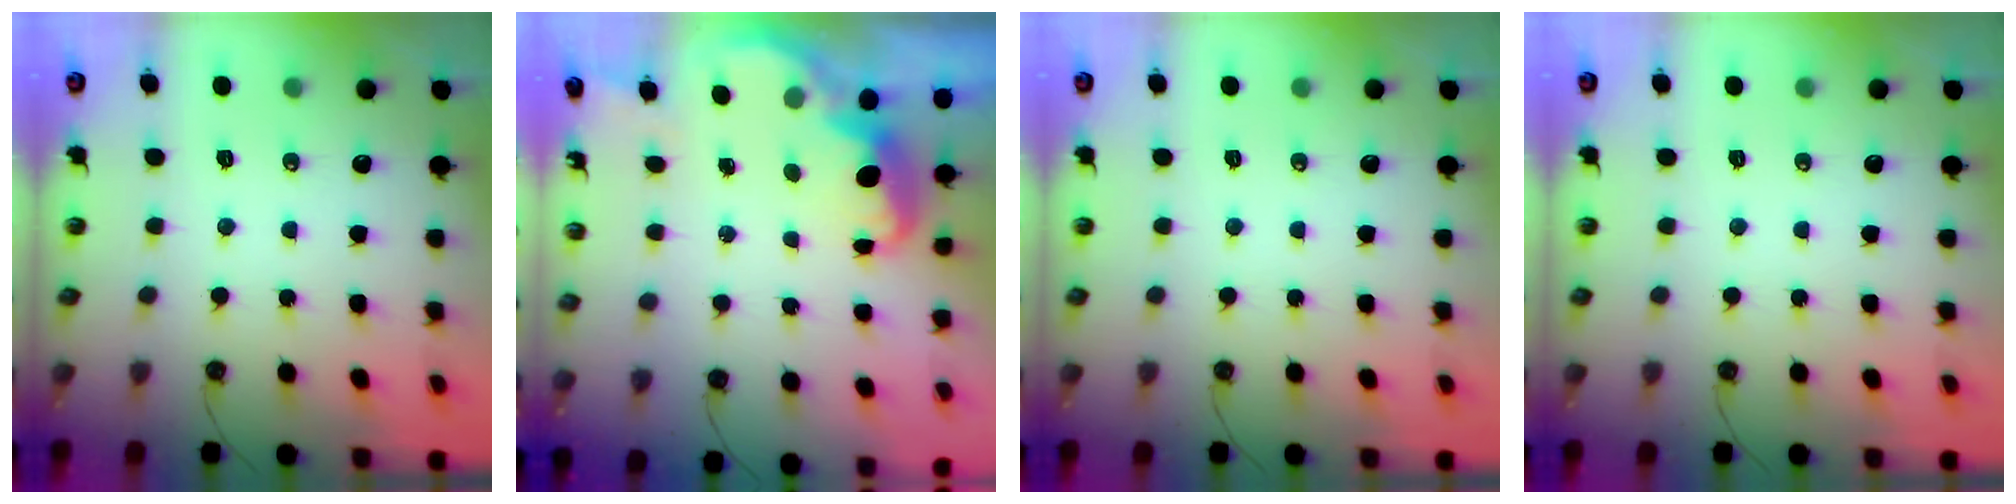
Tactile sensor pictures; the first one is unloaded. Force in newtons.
{"total": 2.7, "press": 2.6, "slide": 0.6}
{"total": 0.0}
{"total": 0.0}